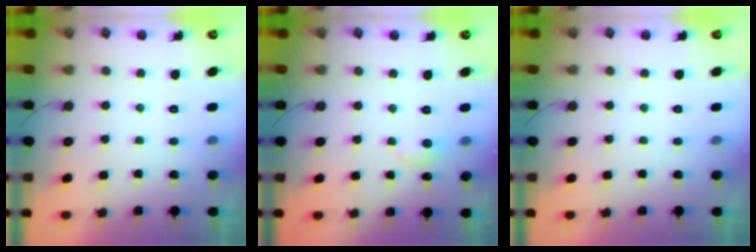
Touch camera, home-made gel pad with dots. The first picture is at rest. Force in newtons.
{"total": 5.9, "press": 5.8, "slide": 0.8}
{"total": 0.0}